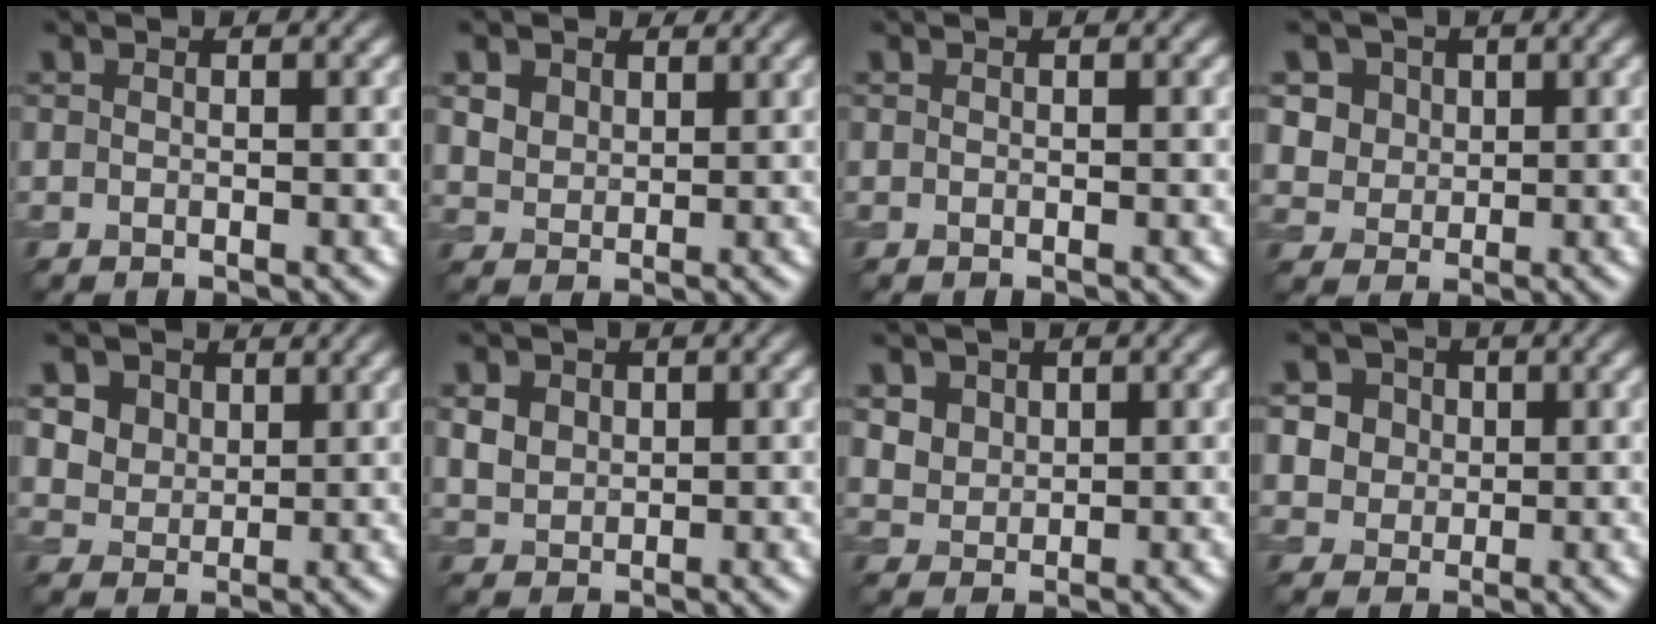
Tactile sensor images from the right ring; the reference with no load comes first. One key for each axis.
{"total": 4.3, "fx": 2.7, "fy": 2.8, "fz": 1.8, "tx": -0.065, "ty": -0.003, "tz": 0.054}
{"total": 0.0}
{"total": 5.2, "fx": 2.5, "fy": 4.1, "fz": 1.9, "tx": -0.043, "ty": -0.002, "tz": 0.045}
{"total": 5.5, "fx": 3.0, "fy": 4.0, "fz": 2.3, "tx": -0.079, "ty": -0.003, "tz": 0.064}
{"total": 3.0, "fx": 1.2, "fy": 2.3, "fz": 1.4, "tx": -0.039, "ty": 0.005, "tz": 0.026}
{"total": 4.0, "fx": 2.1, "fy": 2.9, "fz": 1.6, "tx": -0.056, "ty": 0.001, "tz": 0.052}
{"total": 6.2, "fx": 2.5, "fy": 5.1, "fz": 2.5, "tx": -0.052, "ty": 0.020, "tz": 0.032}